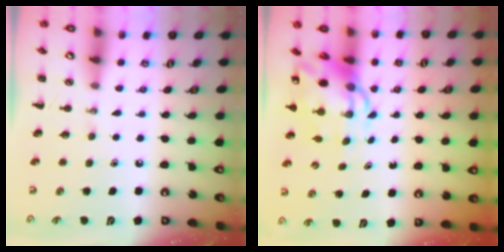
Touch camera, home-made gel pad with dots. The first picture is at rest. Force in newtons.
{"total": 8.2, "press": 7.8, "slide": 2.4}